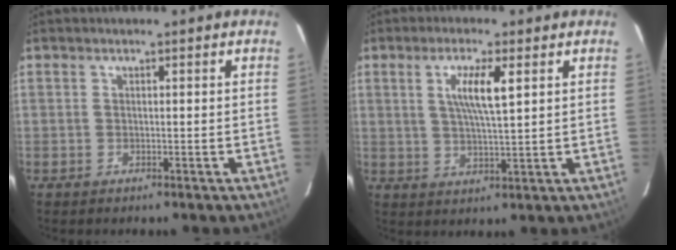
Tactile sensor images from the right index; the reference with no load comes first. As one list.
[{"total": 6.4, "force": [2.2, 0.7, 6.0], "torque": [-0.112, -0.001, 0.040]}]